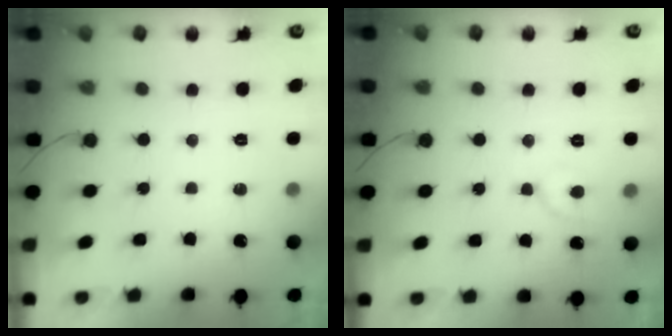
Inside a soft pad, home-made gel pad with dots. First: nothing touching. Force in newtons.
{"total": 5.2, "press": 5.1, "slide": 0.7}